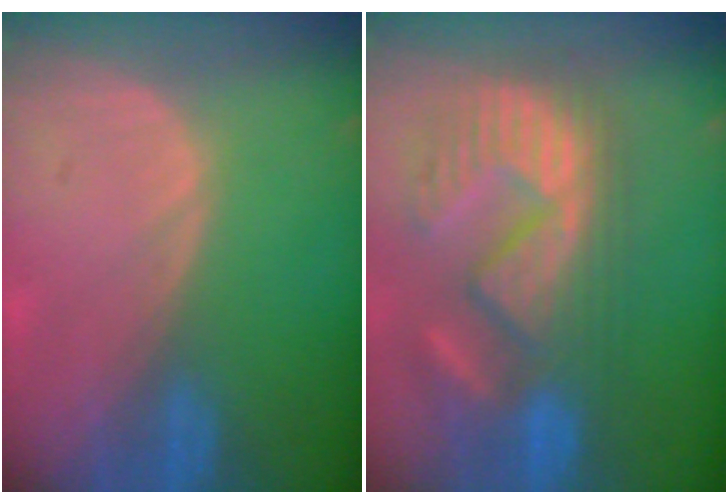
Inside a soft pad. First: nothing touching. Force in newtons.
{"total": 11.6, "press": 11.1, "slide": 3.4}